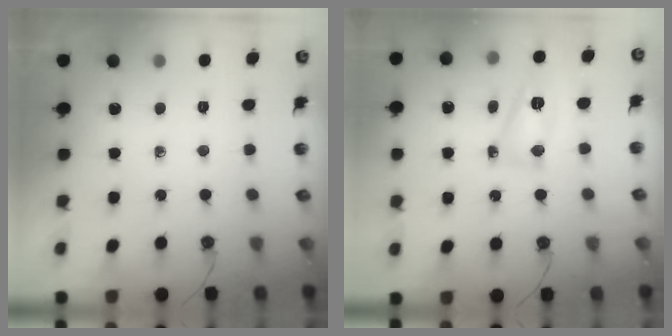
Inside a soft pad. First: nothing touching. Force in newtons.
{"total": 8.0, "press": 7.9, "slide": 0.6}